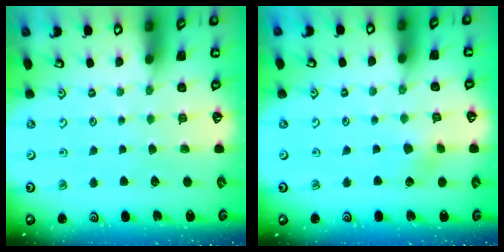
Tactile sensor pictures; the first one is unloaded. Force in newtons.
{"total": 4.0, "press": 3.9, "slide": 0.4}